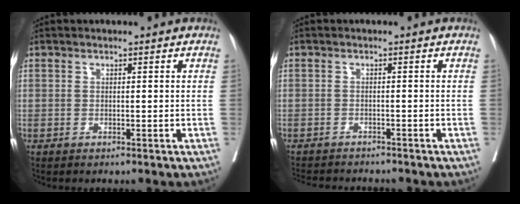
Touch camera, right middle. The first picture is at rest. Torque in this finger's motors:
{"motor_torque": [0.23, -0.31, 0.04, 0.02]}